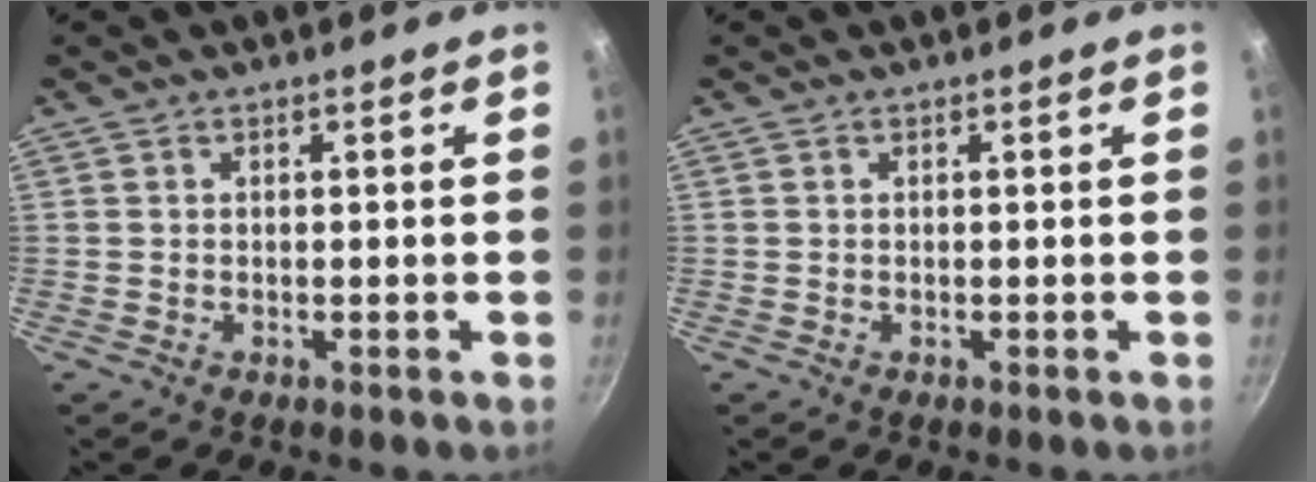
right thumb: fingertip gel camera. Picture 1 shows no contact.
{"total": 0.0}